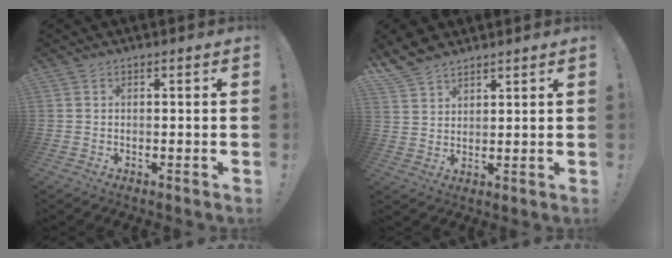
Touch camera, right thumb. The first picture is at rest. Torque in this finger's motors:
{"motor_torque": [-0.83, 0.96, 0.07, 0.06, 0.00]}